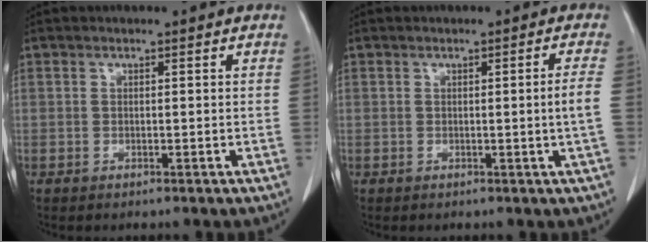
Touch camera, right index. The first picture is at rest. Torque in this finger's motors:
{"motor_torque": [0.44, -0.25, 0.10, 0.02]}